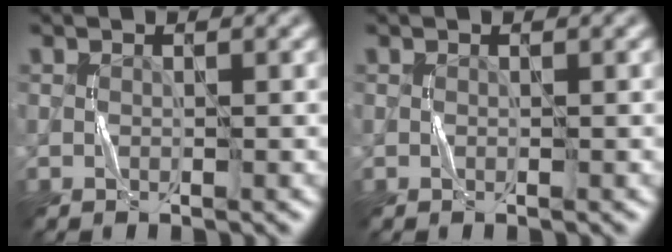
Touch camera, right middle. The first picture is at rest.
{"total": 0.0}